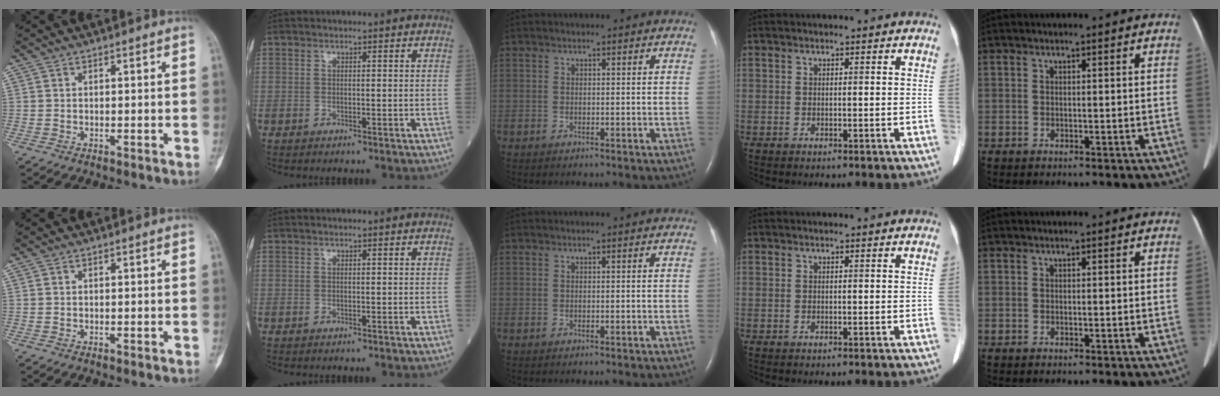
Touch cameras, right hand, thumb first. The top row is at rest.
{}